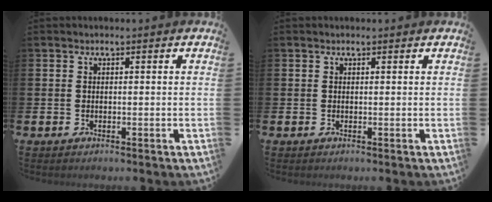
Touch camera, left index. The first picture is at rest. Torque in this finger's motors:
{"motor_torque": [1.06, -1.08, 0.26, 0.01]}